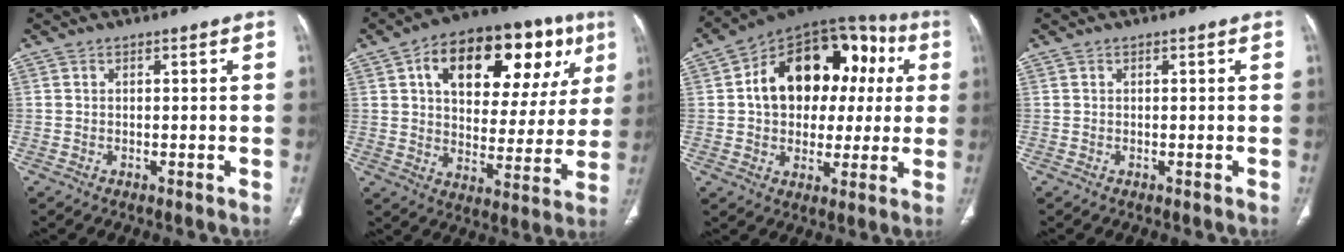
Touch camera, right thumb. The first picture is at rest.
{"total": 25.7, "force": [10.2, 13.8, 19.2], "torque": [-0.239, 0.015, 0.154]}
{"total": 22.7, "force": [3.7, 15.5, 16.1], "torque": [-0.196, 0.039, 0.054]}
{"total": 0.0}